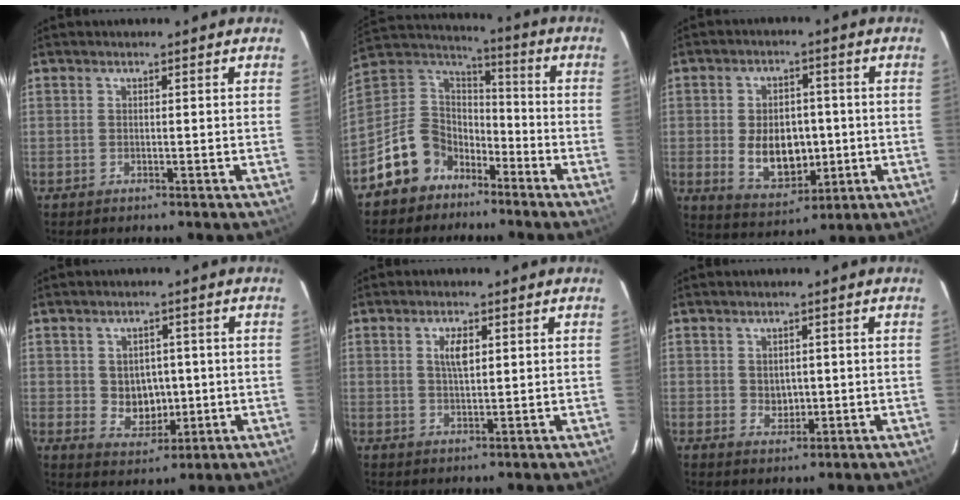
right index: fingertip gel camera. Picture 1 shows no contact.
{"total": 13.4, "force": [-8.7, 9.5, 3.7], "torque": [-0.102, 0.042, -0.149]}
{"total": 10.8, "force": [-1.1, 7.1, 8.0], "torque": [-0.156, -0.001, 0.001]}
{"total": 6.5, "force": [0.0, 5.5, 3.6], "torque": [-0.065, 0.005, 0.016]}
{"total": 3.6, "force": [1.2, 1.4, 3.0], "torque": [-0.055, 0.002, 0.021]}
{"total": 3.1, "force": [0.2, 2.5, 1.8], "torque": [-0.027, 0.002, 0.009]}